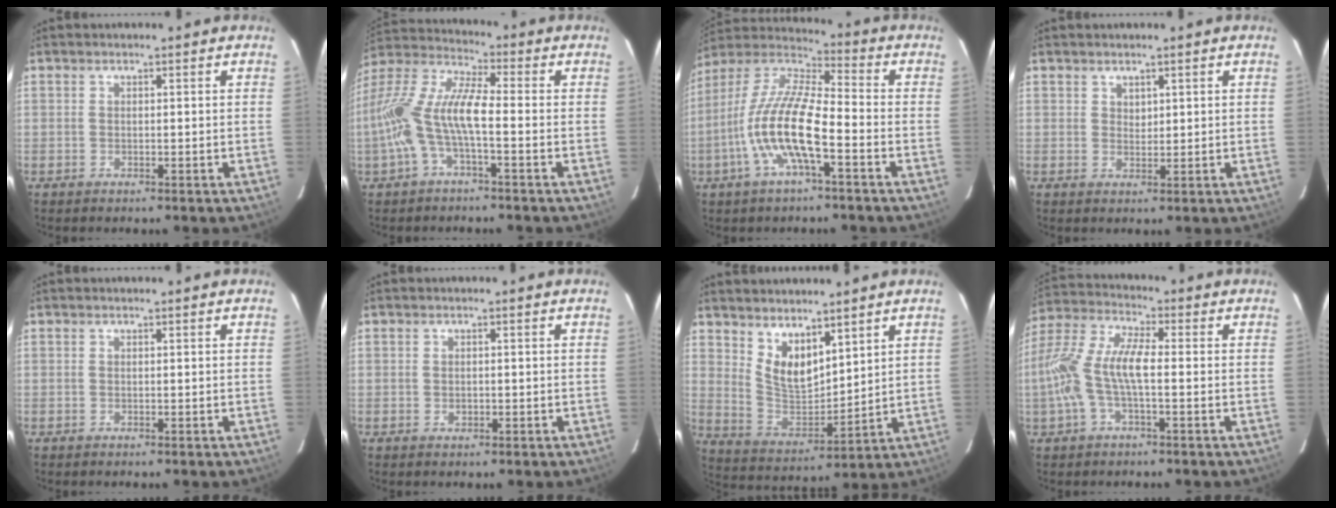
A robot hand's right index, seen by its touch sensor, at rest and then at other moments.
{"total": 13.1, "force": [-2.8, 3.5, 12.3], "torque": [-0.250, 0.005, -0.056]}
{"total": 14.8, "force": [-5.1, 3.5, 13.4], "torque": [-0.271, -0.003, -0.107]}
{"total": 0.8, "force": [0.6, 0.5, 0.1], "torque": [-0.001, 0.002, 0.012]}
{"total": 0.0}
{"total": 1.1, "force": [-0.1, 0.9, 0.6], "torque": [-0.010, 0.002, -0.002]}
{"total": 9.9, "force": [6.6, 4.4, 6.0], "torque": [-0.106, -0.012, 0.138]}
{"total": 11.9, "force": [-2.0, 3.7, 11.1], "torque": [-0.240, 0.008, -0.041]}